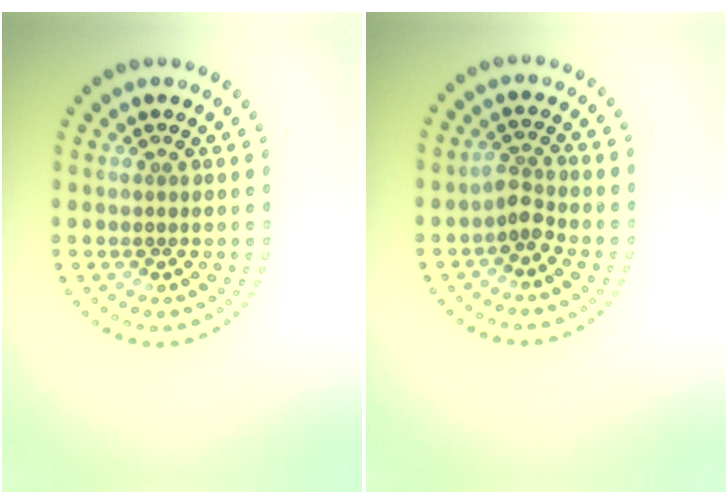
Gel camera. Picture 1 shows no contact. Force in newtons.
{"total": 1.8, "press": 1.3, "slide": 1.3}